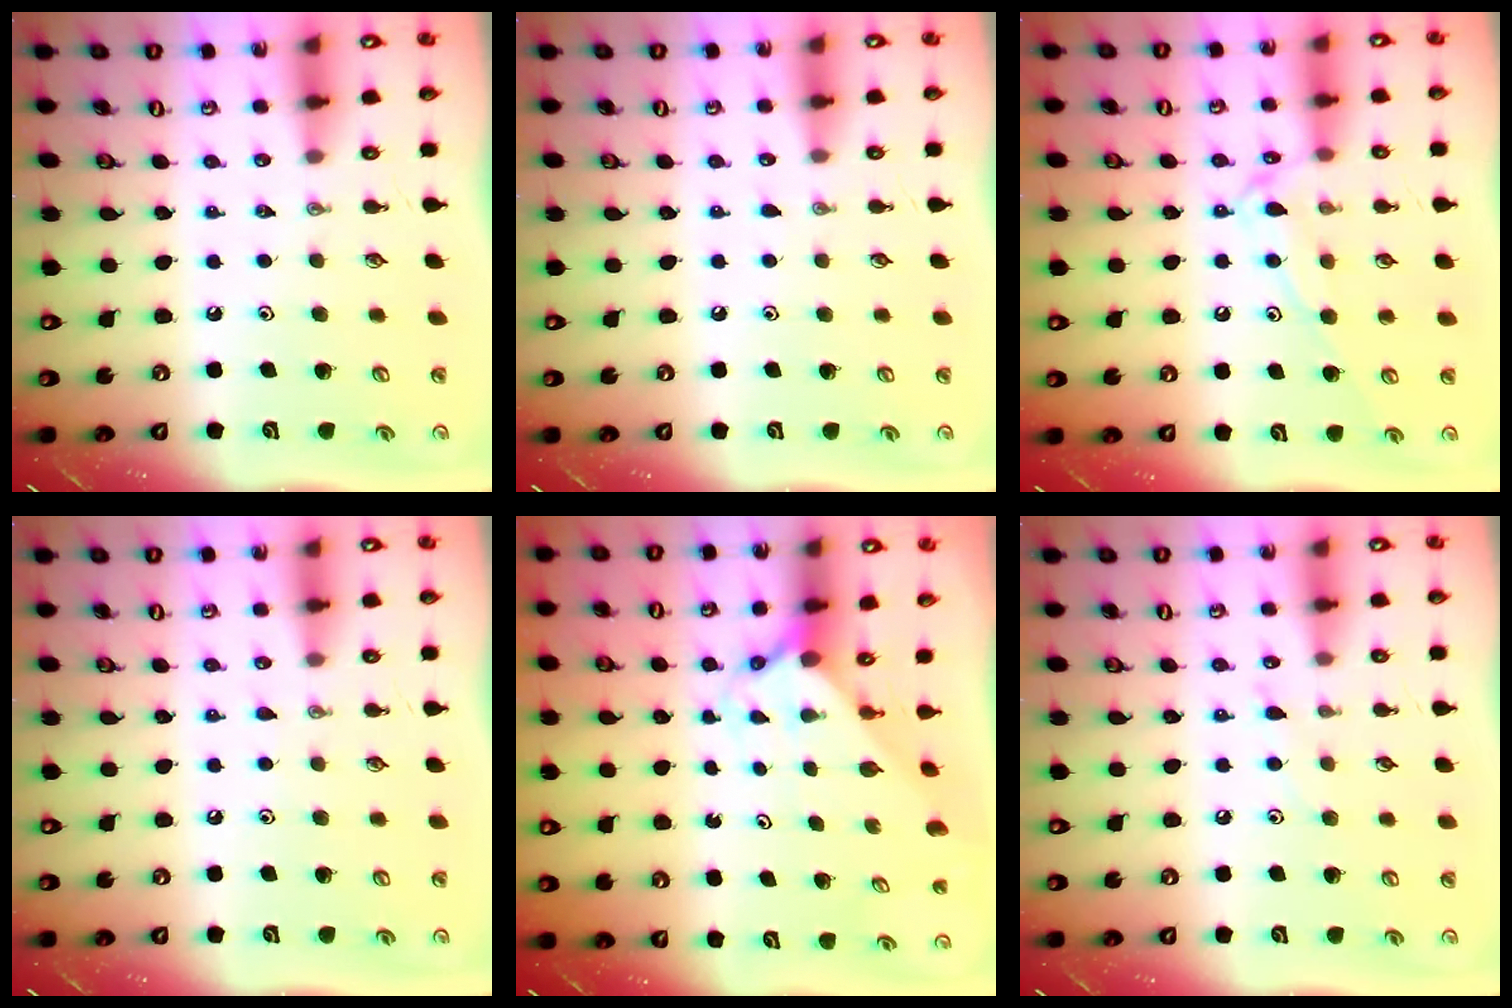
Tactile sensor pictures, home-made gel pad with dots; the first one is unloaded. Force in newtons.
{"total": 2.8, "press": 2.8, "slide": 0.3}
{"total": 11.5, "press": 11.4, "slide": 0.9}
{"total": 3.3, "press": 3.3, "slide": 0.4}
{"total": 1.6, "press": 1.6, "slide": 0.1}
{"total": 5.2, "press": 5.2, "slide": 0.6}